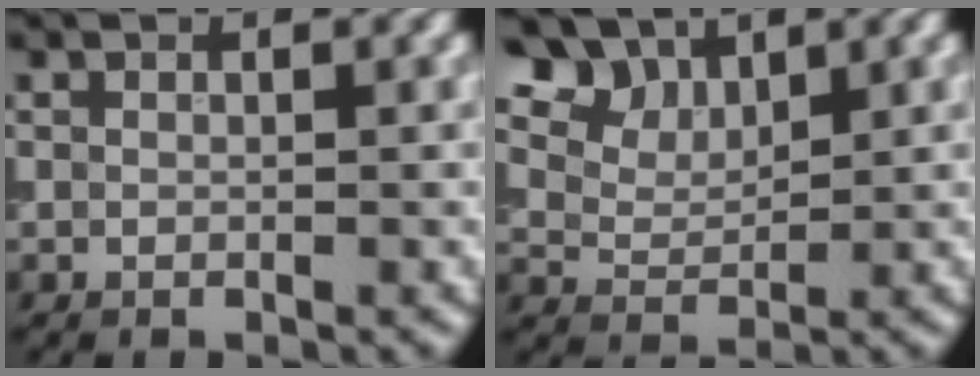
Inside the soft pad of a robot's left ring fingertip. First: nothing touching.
{"total": 9.1, "force": [6.0, 5.5, 4.0], "torque": [-0.098, 0.011, 0.103]}